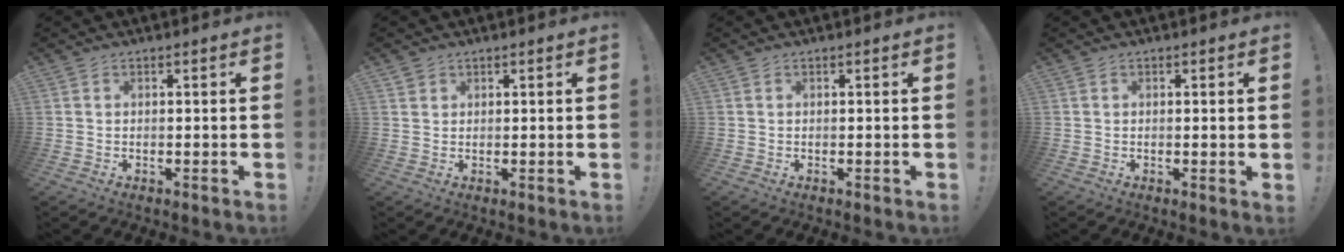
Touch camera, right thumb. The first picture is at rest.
{"total": 1.4, "force": [1.2, 0.8, 0.1], "torque": [0.001, -0.008, 0.023]}
{"total": 0.0}
{"total": 1.0, "force": [0.3, -0.3, 0.9], "torque": [-0.013, -0.003, 0.003]}